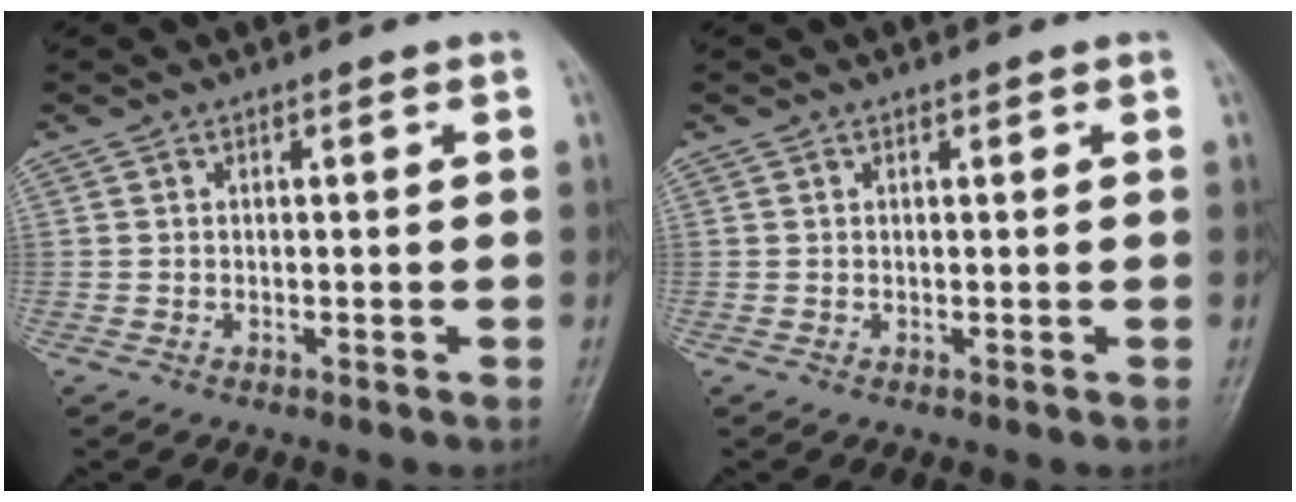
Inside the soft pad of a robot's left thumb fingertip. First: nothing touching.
{"total": 0.6, "force": [0.5, 0.2, 0.3], "torque": [-0.007, -0.003, 0.007]}